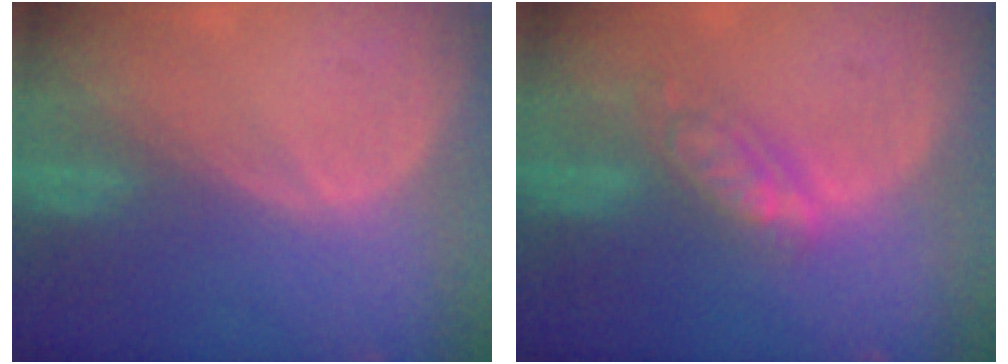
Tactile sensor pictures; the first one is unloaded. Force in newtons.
{"total": 5.6, "press": 5.1, "slide": 2.4}